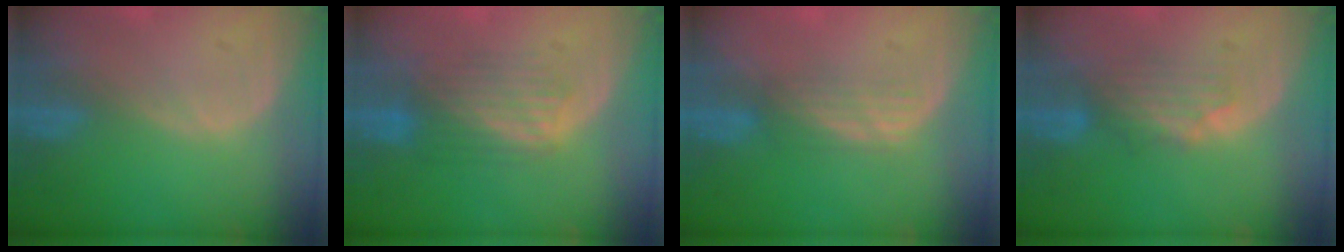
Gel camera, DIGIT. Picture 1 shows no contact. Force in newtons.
{"total": 5.2, "press": 5.1, "slide": 0.3}
{"total": 3.1, "press": 2.6, "slide": 1.6}
{"total": 4.2, "press": 3.7, "slide": 2.0}